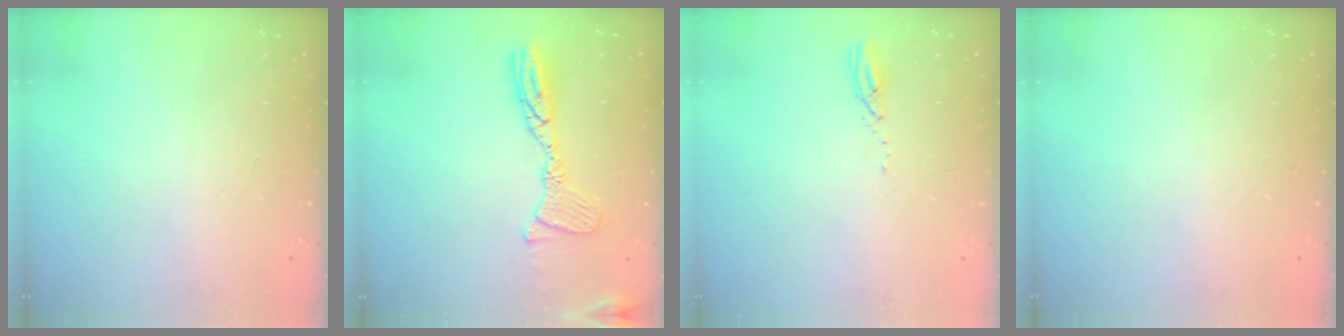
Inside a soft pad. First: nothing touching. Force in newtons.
{"total": 13.5, "press": 13.5, "slide": 1.3}
{"total": 3.2, "press": 3.2, "slide": 0.2}
{"total": 0.0}